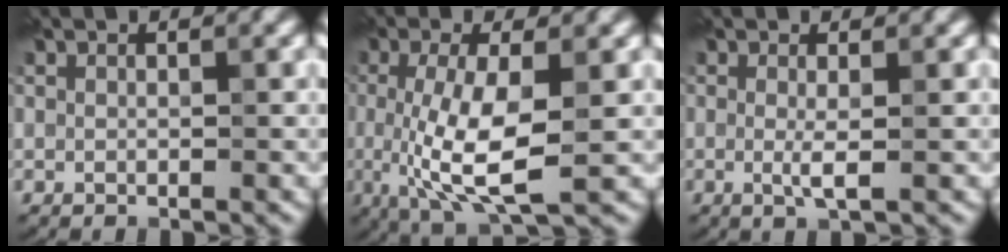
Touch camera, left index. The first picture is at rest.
{"total": 6.7, "force": [-0.5, 2.1, 6.3], "torque": [-0.132, -0.014, -0.007]}
{"total": 1.5, "force": [0.0, 0.1, 1.5], "torque": [-0.033, -0.008, -0.003]}